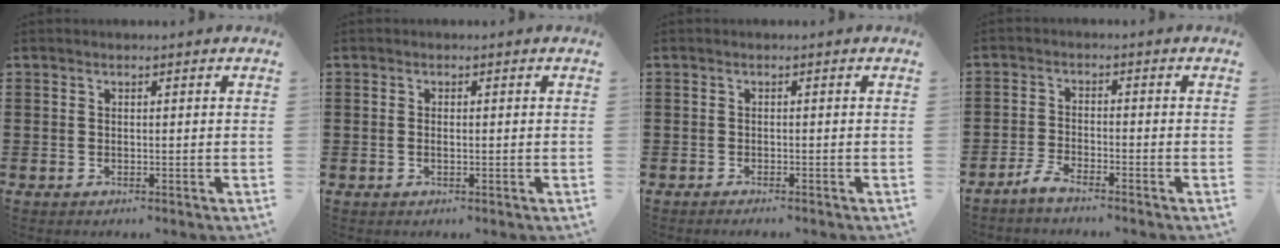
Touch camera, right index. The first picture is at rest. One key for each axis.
{"total": 0.8, "fx": -0.3, "fy": 0.2, "fz": 0.8, "tx": -0.016, "ty": -0.004, "tz": -0.004}
{"total": 0.8, "fx": -0.8, "fy": -0.1, "fz": 0.1, "tx": -0.004, "ty": -0.004, "tz": -0.016}
{"total": 2.8, "fx": -2.6, "fy": 0.2, "fz": 1.0, "tx": -0.033, "ty": 0.001, "tz": -0.057}